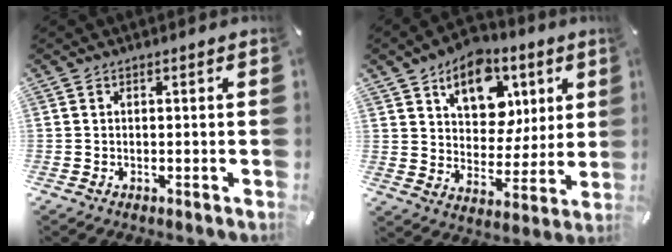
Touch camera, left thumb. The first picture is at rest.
{"total": 14.8, "force": [7.4, 10.4, 7.4], "torque": [-0.108, -0.033, 0.136]}